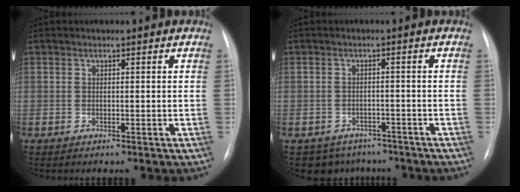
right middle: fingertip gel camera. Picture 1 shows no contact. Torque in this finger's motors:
{"motor_torque": [-0.11, 0.10, -0.03, 0.00]}